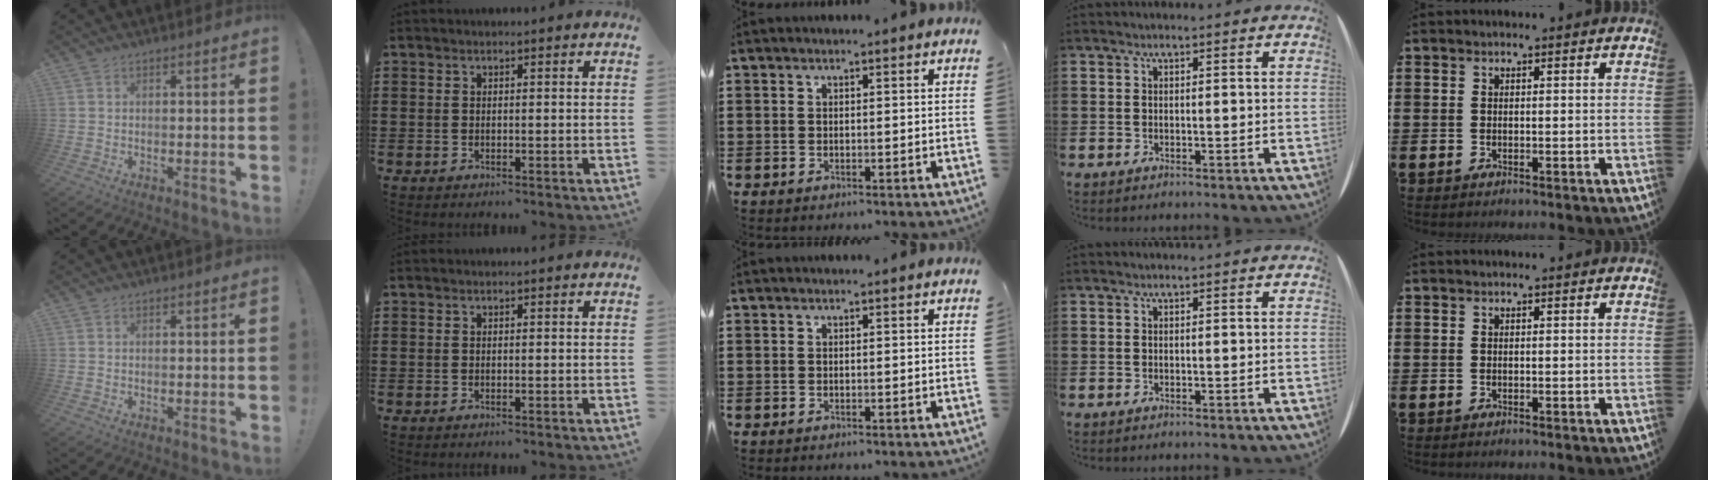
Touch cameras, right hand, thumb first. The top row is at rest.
{}